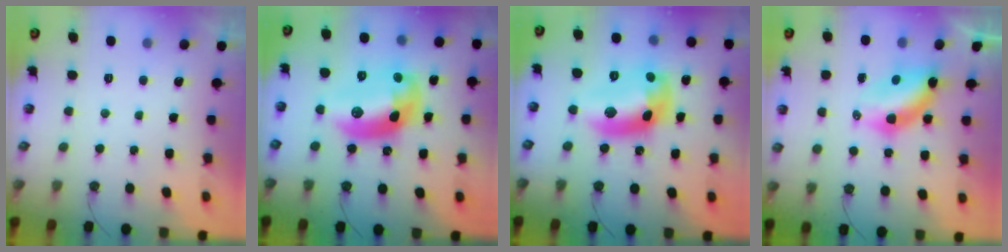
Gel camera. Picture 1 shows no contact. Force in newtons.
{"total": 16.3, "press": 16.3, "slide": 1.4}
{"total": 16.6, "press": 16.6, "slide": 1.0}
{"total": 8.6, "press": 7.8, "slide": 3.6}